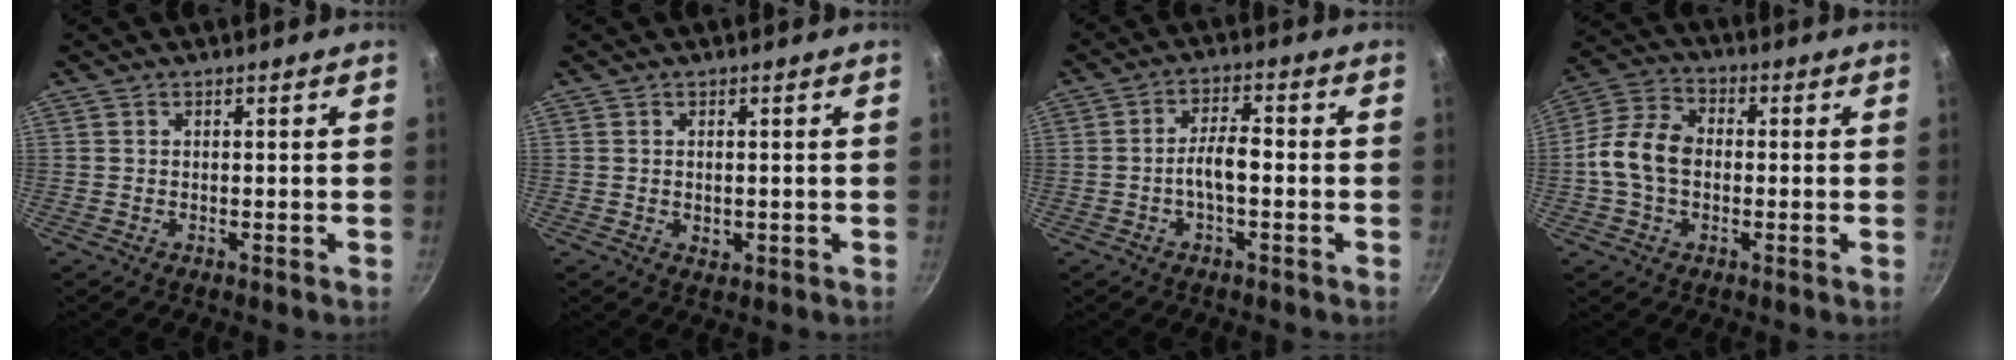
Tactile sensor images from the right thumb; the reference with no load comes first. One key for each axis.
{"total": 1.8, "fx": -0.1, "fy": 1.3, "fz": 1.2, "tx": -0.017, "ty": -0.002, "tz": 0.000}
{"total": 5.3, "fx": -1.3, "fy": 2.1, "fz": 4.7, "tx": -0.080, "ty": 0.027, "tz": -0.028}
{"total": 10.3, "fx": -0.7, "fy": 7.4, "fz": 7.2, "tx": -0.122, "ty": 0.030, "tz": -0.029}